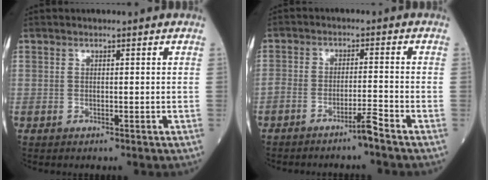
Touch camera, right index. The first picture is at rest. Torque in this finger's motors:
{"motor_torque": [0.97, -0.87, 0.50, 0.16]}